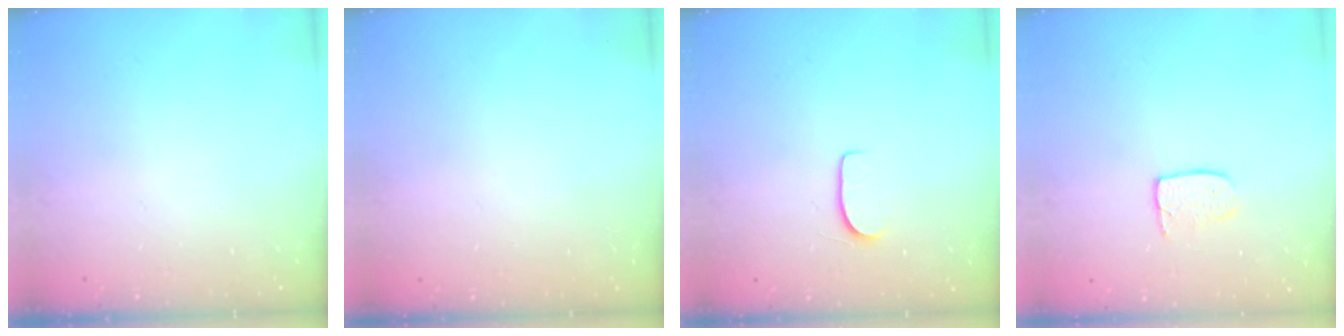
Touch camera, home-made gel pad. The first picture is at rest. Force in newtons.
{"total": 0.0}
{"total": 5.9, "press": 5.9, "slide": 0.5}
{"total": 3.3, "press": 3.3, "slide": 0.1}